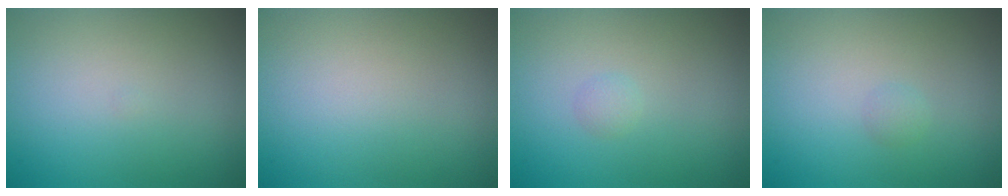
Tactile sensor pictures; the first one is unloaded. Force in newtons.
{"total": 0.0}
{"total": 0.7, "press": 0.7, "slide": 0.0}
{"total": 0.6, "press": 0.6, "slide": 0.1}